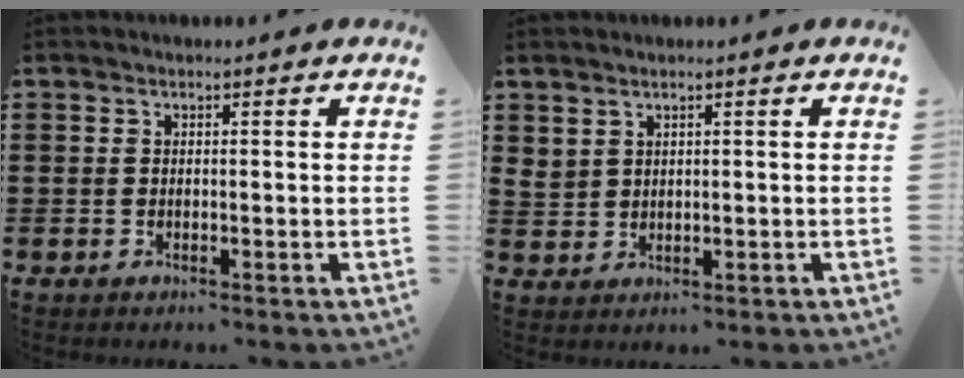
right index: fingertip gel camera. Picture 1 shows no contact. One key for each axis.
{"total": 2.1, "fx": 1.5, "fy": 1.3, "fz": 0.5, "tx": -0.015, "ty": 0.005, "tz": 0.029}